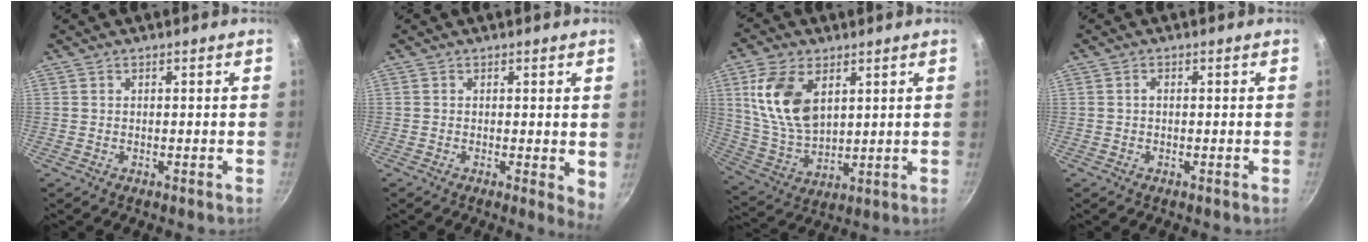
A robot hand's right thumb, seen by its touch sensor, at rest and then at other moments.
{"total": 3.3, "force": [0.2, 1.2, 3.1], "torque": [-0.035, -0.008, 0.002]}
{"total": 14.0, "force": [4.8, 8.3, 10.2], "torque": [-0.184, -0.024, 0.105]}
{"total": 0.7, "force": [0.0, 0.5, 0.5], "torque": [-0.009, 0.005, -0.001]}